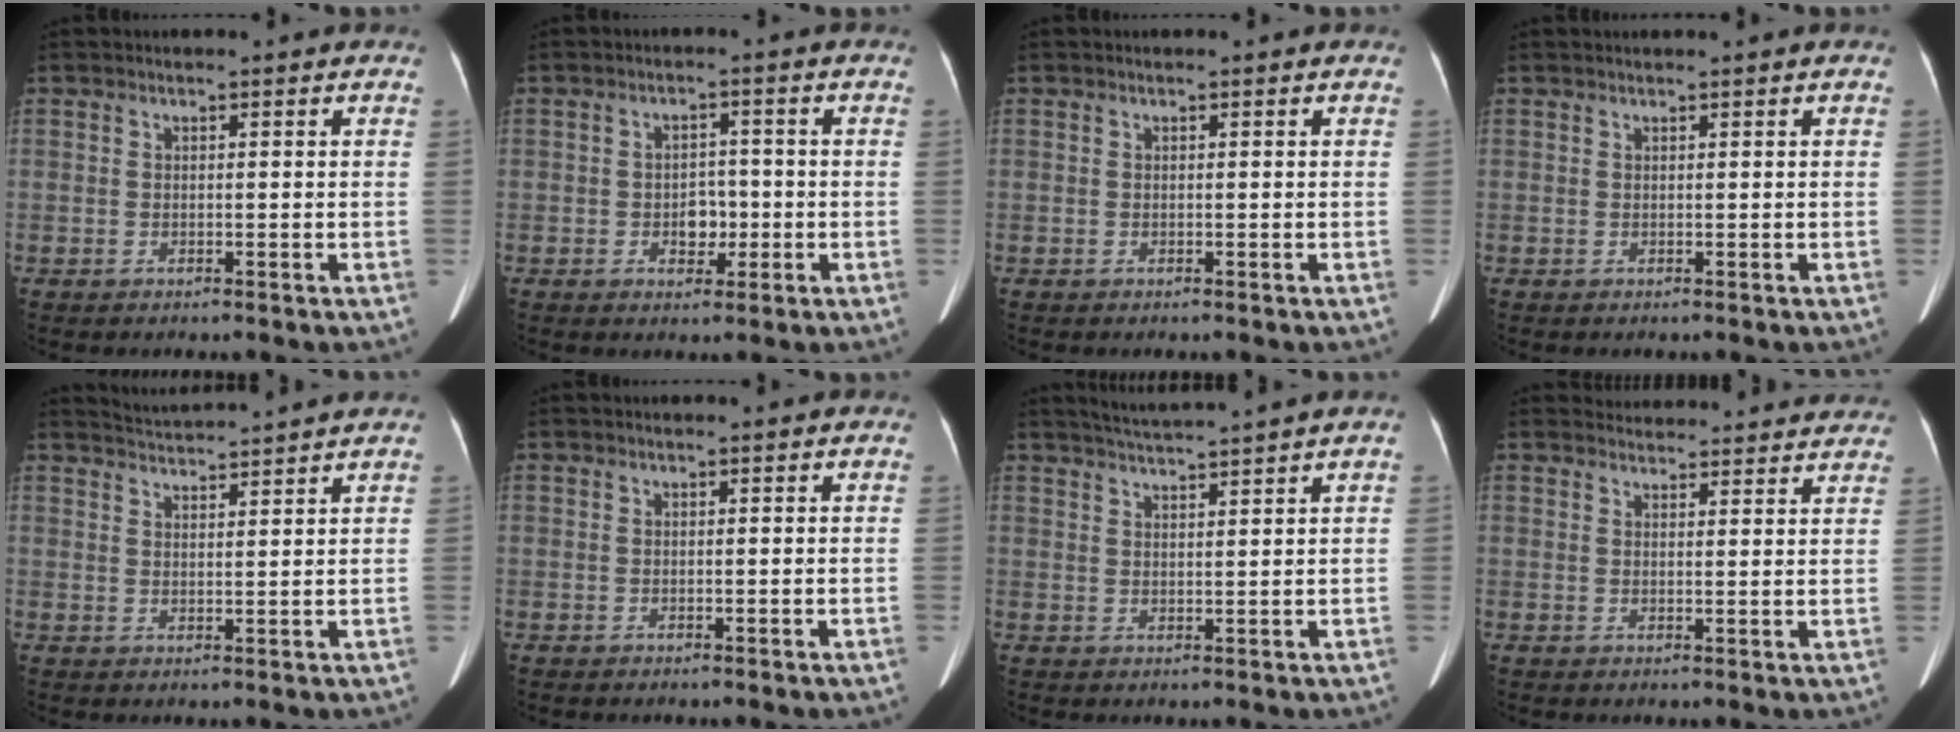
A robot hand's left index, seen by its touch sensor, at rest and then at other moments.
{"total": 3.5, "force": [-0.9, 2.4, 2.3], "torque": [-0.032, 0.005, -0.011]}
{"total": 0.0}
{"total": 1.0, "force": [0.9, -0.2, 0.5], "torque": [-0.008, 0.015, 0.021]}
{"total": 5.9, "force": [5.7, -1.3, 0.8], "torque": [-0.020, 0.012, 0.089]}
{"total": 0.0}
{"total": 5.7, "force": [5.1, -1.6, 1.8], "torque": [-0.033, 0.007, 0.085]}
{"total": 14.2, "force": [13.7, 2.8, 2.3], "torque": [-0.010, 0.016, 0.151]}